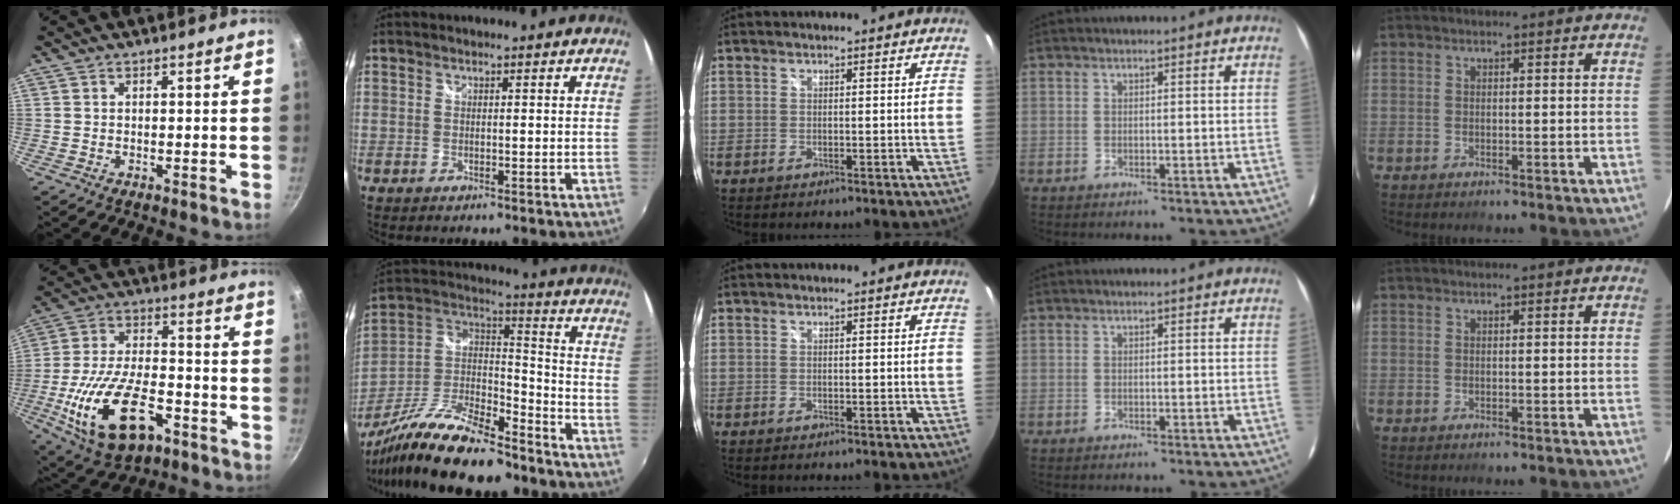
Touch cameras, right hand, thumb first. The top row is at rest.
{"thumb": {"total": 20.0, "force": [-7.9, 10.3, 15.2], "torque": [-0.285, 0.026, -0.136]}, "index": {"total": 22.7, "force": [-16.6, 6.8, 14.0], "torque": [-0.282, -0.018, -0.285]}}